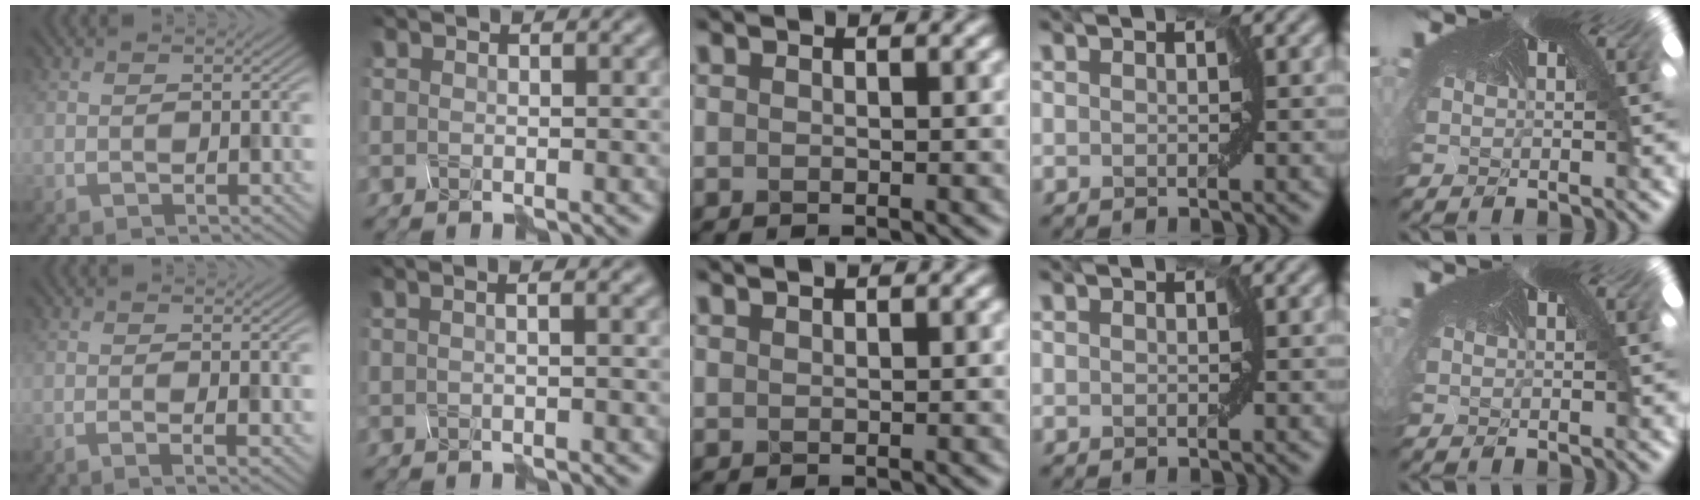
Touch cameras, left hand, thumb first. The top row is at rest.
{"thumb": {"total": 1.9, "force": [-0.5, 0.5, 1.8], "torque": [-0.022, 0.003, -0.009]}, "index": {"total": 1.2, "force": [-0.2, 0.2, 1.1], "torque": [-0.018, -0.001, -0.005]}, "middle": {"total": 1.8, "force": [1.3, 0.6, 1.0], "torque": [-0.001, 0.022, 0.006]}}